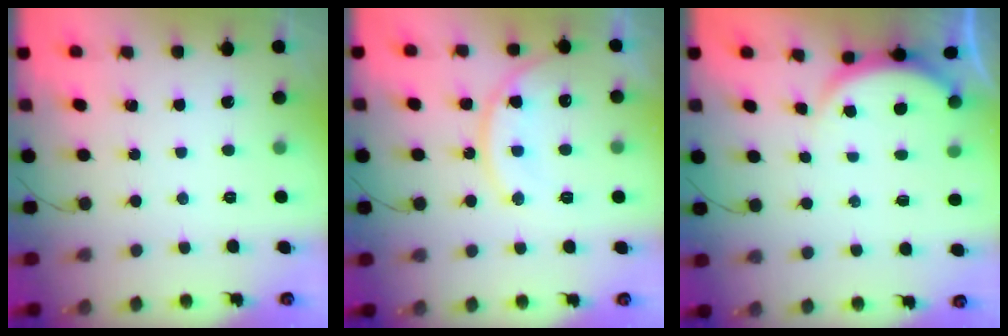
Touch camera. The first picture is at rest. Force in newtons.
{"total": 13.2, "press": 13.2, "slide": 1.2}
{"total": 3.2, "press": 3.2, "slide": 0.4}